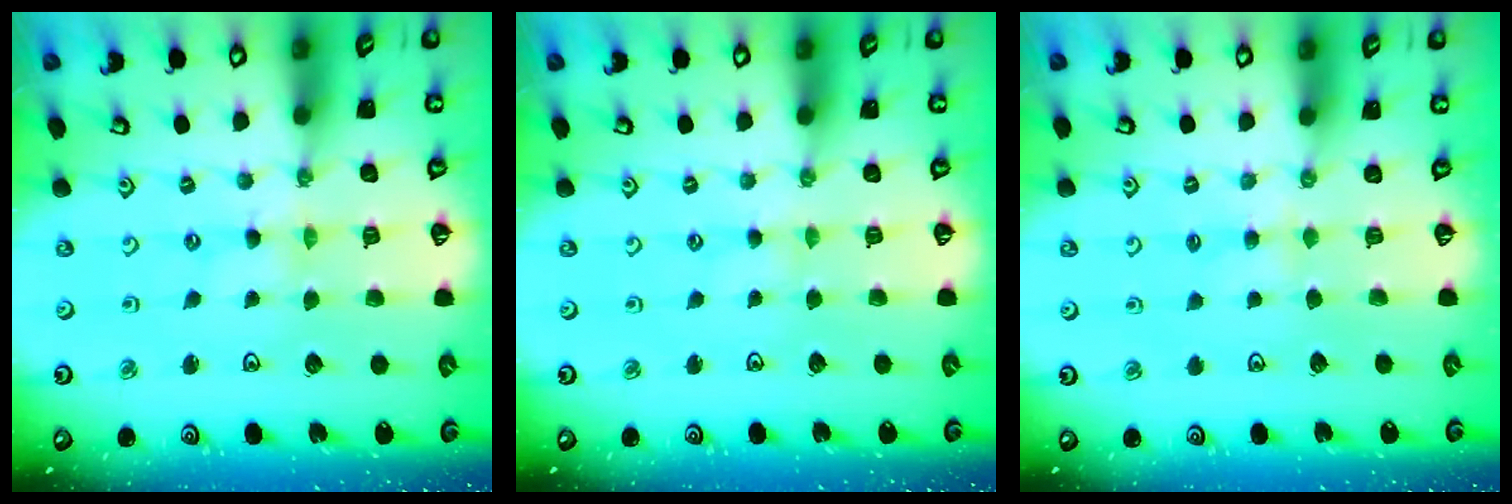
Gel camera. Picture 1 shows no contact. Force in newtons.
{"total": 0.7, "press": 0.6, "slide": 0.2}
{"total": 2.1, "press": 2.1, "slide": 0.4}